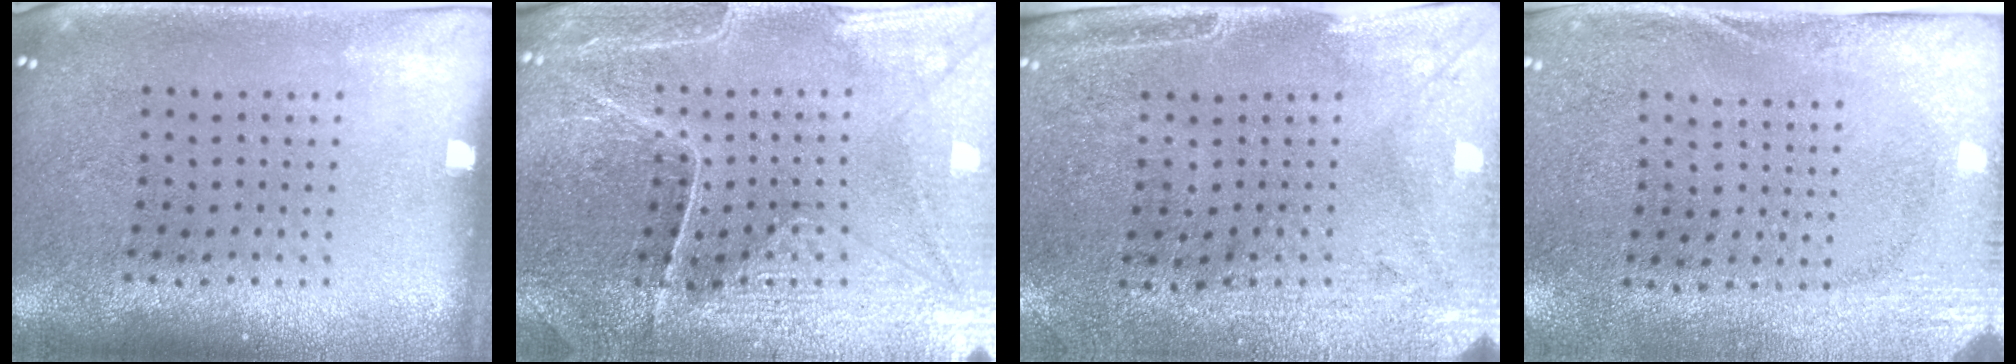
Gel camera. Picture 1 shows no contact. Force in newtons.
{"total": 3.4, "press": 3.4, "slide": 0.4}
{"total": 2.9, "press": 2.5, "slide": 1.6}
{"total": 2.8, "press": 2.2, "slide": 1.7}